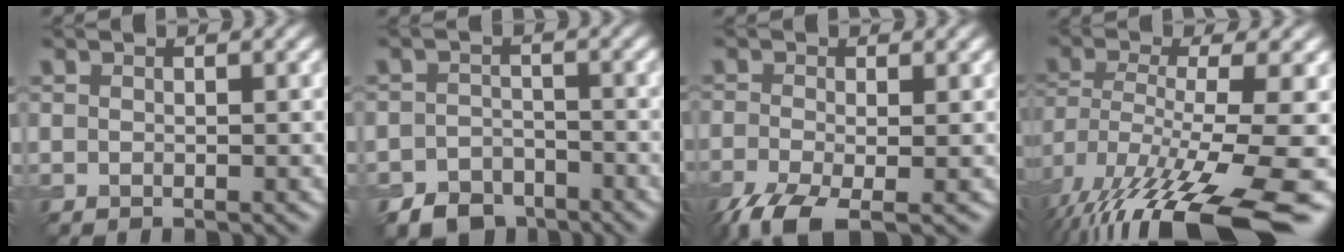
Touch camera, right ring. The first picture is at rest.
{"total": 4.6, "force": [-3.4, 2.8, 1.2], "torque": [-0.013, -0.005, -0.060]}
{"total": 5.5, "force": [-3.4, 1.7, 3.9], "torque": [-0.089, -0.017, -0.073]}
{"total": 15.0, "force": [-8.2, 4.1, 11.9], "torque": [-0.241, -0.026, -0.118]}